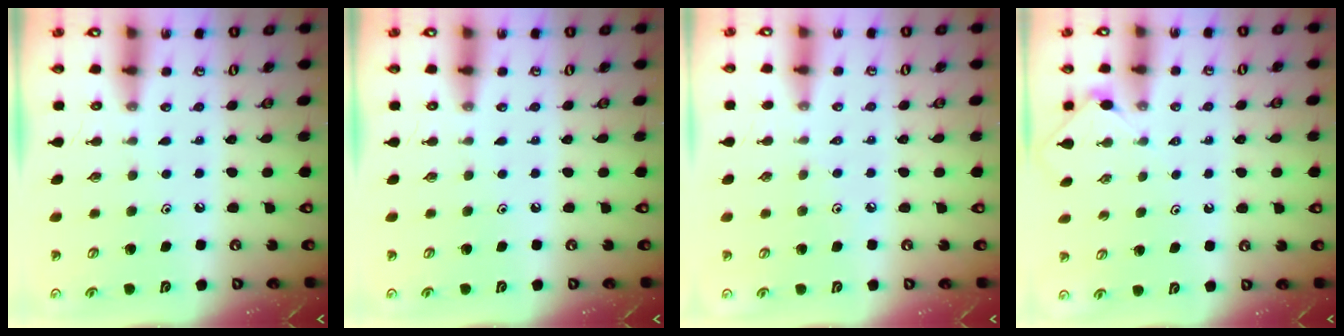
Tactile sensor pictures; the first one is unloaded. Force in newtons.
{"total": 0.0}
{"total": 2.9, "press": 2.8, "slide": 0.5}
{"total": 3.6, "press": 3.6, "slide": 0.6}